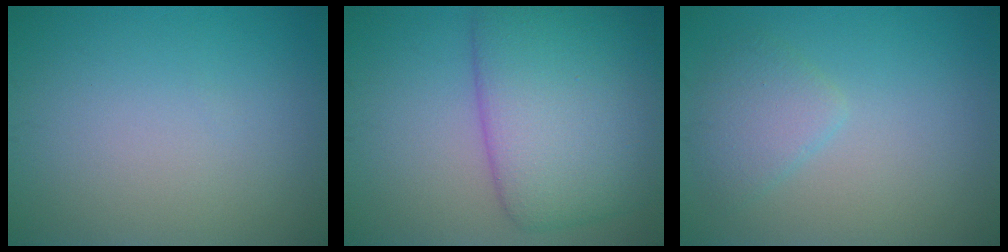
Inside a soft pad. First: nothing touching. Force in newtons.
{"total": 9.6, "press": 9.6, "slide": 0.3}
{"total": 2.5, "press": 2.5, "slide": 0.2}